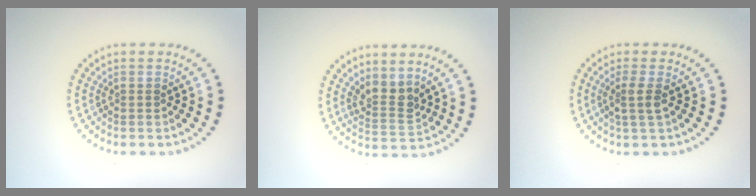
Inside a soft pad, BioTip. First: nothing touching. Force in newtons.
{"total": 2.6, "press": 1.9, "slide": 1.8}
{"total": 1.9, "press": 1.5, "slide": 1.1}